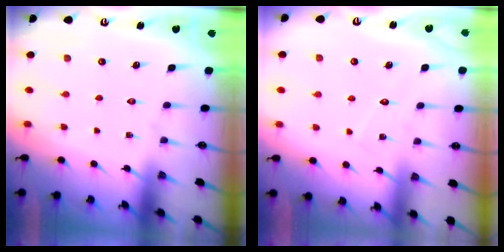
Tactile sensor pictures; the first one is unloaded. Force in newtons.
{"total": 4.1, "press": 4.1, "slide": 0.5}